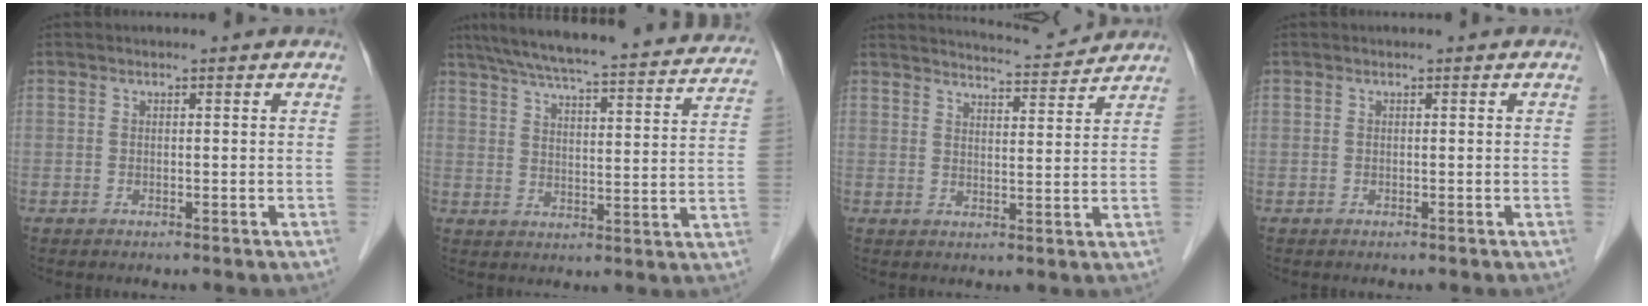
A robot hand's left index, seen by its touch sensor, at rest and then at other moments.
{"total": 29.5, "force": [26.4, 3.4, 12.7], "torque": [-0.206, -0.022, 0.331]}
{"total": 8.0, "force": [7.9, 0.1, 1.2], "torque": [-0.028, 0.003, 0.107]}
{"total": 0.0}